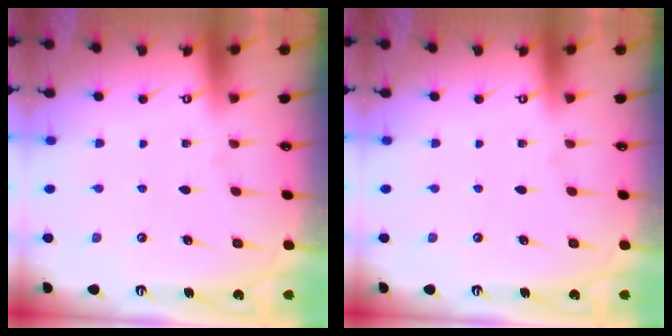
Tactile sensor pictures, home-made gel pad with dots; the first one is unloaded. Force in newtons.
{"total": 0.0}